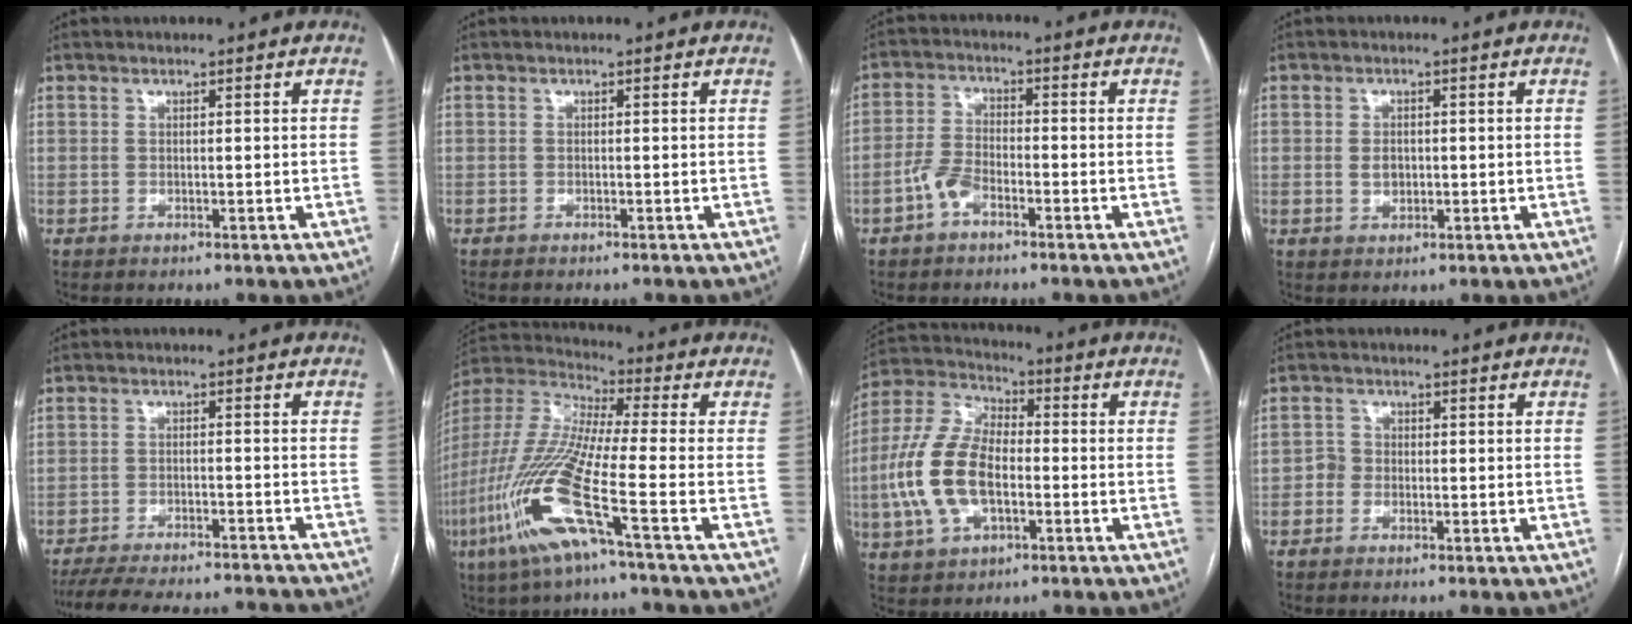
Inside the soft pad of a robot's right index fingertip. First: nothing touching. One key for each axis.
{"total": 1.4, "fx": -1.2, "fy": 0.2, "fz": 0.6, "tx": -0.008, "ty": -0.002, "tz": -0.014}
{"total": 4.4, "fx": -2.5, "fy": 2.1, "fz": 2.9, "tx": -0.068, "ty": 0.010, "tz": -0.050}
{"total": 2.6, "fx": -0.1, "fy": 1.9, "fz": 1.7, "tx": -0.030, "ty": 0.001, "tz": 0.003}
{"total": 17.9, "fx": -16.6, "fy": 2.5, "fz": 6.3, "tx": -0.131, "ty": -0.015, "tz": -0.228}
{"total": 17.1, "fx": -7.0, "fy": 0.3, "fz": 15.6, "tx": -0.349, "ty": -0.026, "tz": -0.147}
{"total": 13.9, "fx": -2.5, "fy": 7.4, "fz": 11.6, "tx": -0.272, "ty": 0.017, "tz": -0.046}
{"total": 1.7, "fx": -0.6, "fy": 1.5, "fz": 0.4, "tx": 0.002, "ty": 0.008, "tz": -0.016}